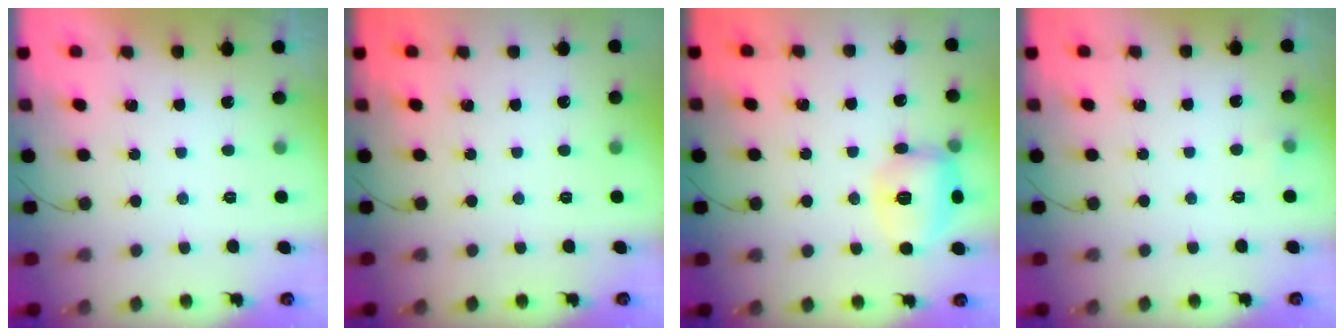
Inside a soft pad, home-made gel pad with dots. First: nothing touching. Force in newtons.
{"total": 0.0}
{"total": 12.9, "press": 12.7, "slide": 1.8}
{"total": 3.3, "press": 3.1, "slide": 1.2}